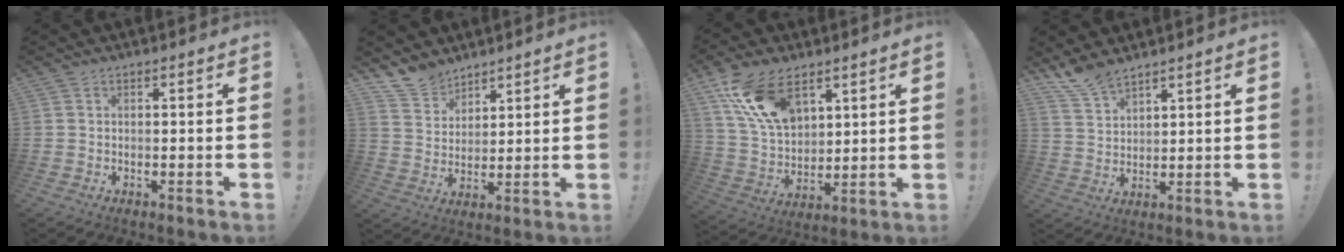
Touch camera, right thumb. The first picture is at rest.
{"total": 8.9, "force": [7.7, 4.3, 1.1], "torque": [-0.029, -0.059, 0.152]}
{"total": 17.9, "force": [9.6, 10.5, 10.8], "torque": [-0.217, -0.041, 0.184]}
{"total": 7.0, "force": [6.3, 2.0, 2.4], "torque": [-0.051, -0.038, 0.120]}